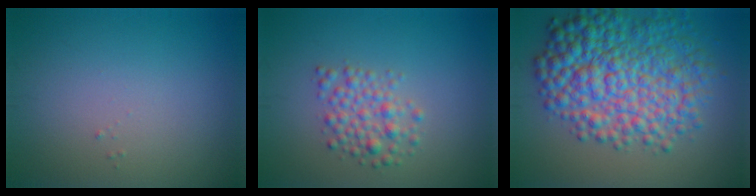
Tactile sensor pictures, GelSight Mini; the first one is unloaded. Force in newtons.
{"total": 2.7, "press": 2.7, "slide": 0.1}
{"total": 9.9, "press": 9.9, "slide": 0.1}